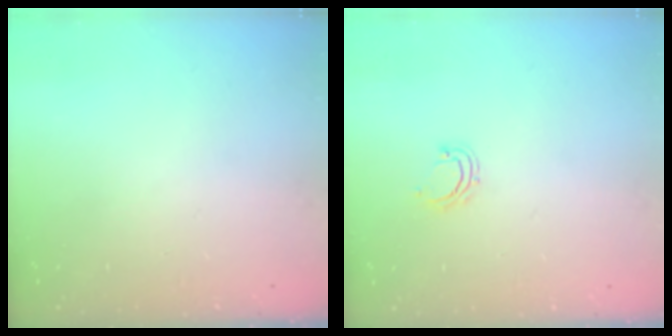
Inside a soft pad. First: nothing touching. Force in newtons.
{"total": 4.9, "press": 4.8, "slide": 0.9}